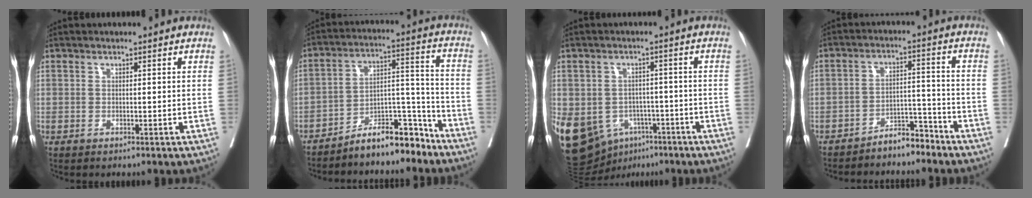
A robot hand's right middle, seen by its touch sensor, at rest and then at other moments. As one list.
[{"total": 9.9, "force": [-8.5, 2.5, 4.4], "torque": [-0.063, 0.042, -0.144]}, {"total": 20.0, "force": [-8.8, 15.2, 9.6], "torque": [-0.260, -0.003, -0.117]}, {"total": 5.2, "force": [-4.7, 1.4, 1.6], "torque": [-0.021, 0.008, -0.081]}]